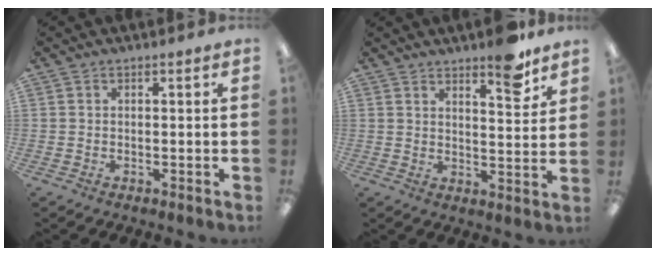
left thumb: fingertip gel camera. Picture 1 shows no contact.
{"total": 7.9, "force": [6.3, 2.0, 4.3], "torque": [-0.045, -0.044, 0.103]}